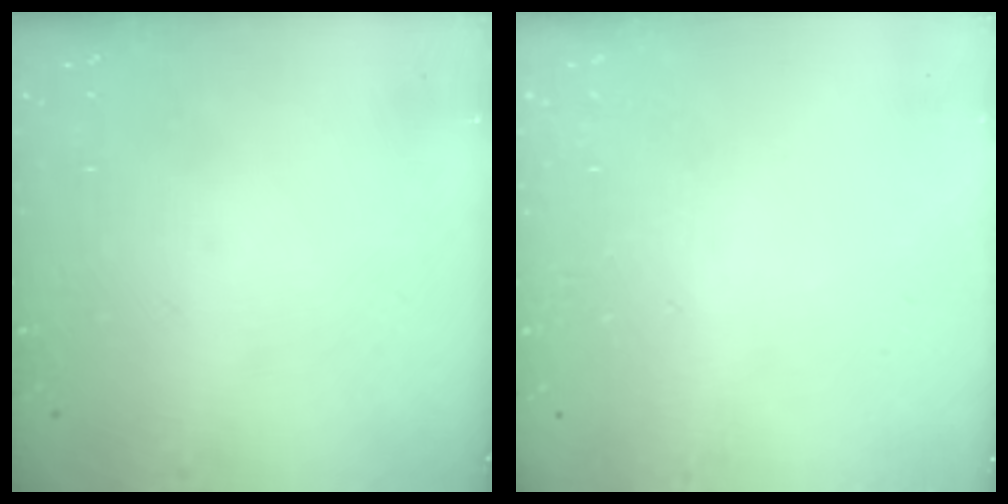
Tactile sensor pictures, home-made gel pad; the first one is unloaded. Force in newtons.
{"total": 2.6, "press": 2.6, "slide": 0.2}